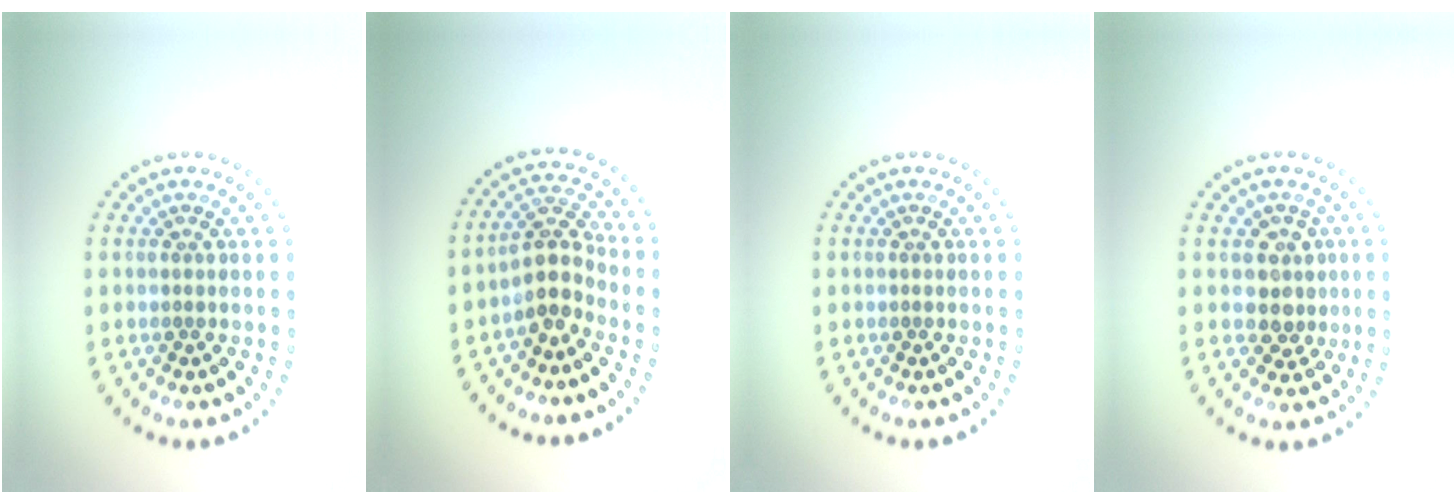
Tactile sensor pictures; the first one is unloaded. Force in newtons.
{"total": 3.3, "press": 2.6, "slide": 2.0}
{"total": 0.0}
{"total": 2.4, "press": 2.1, "slide": 1.1}